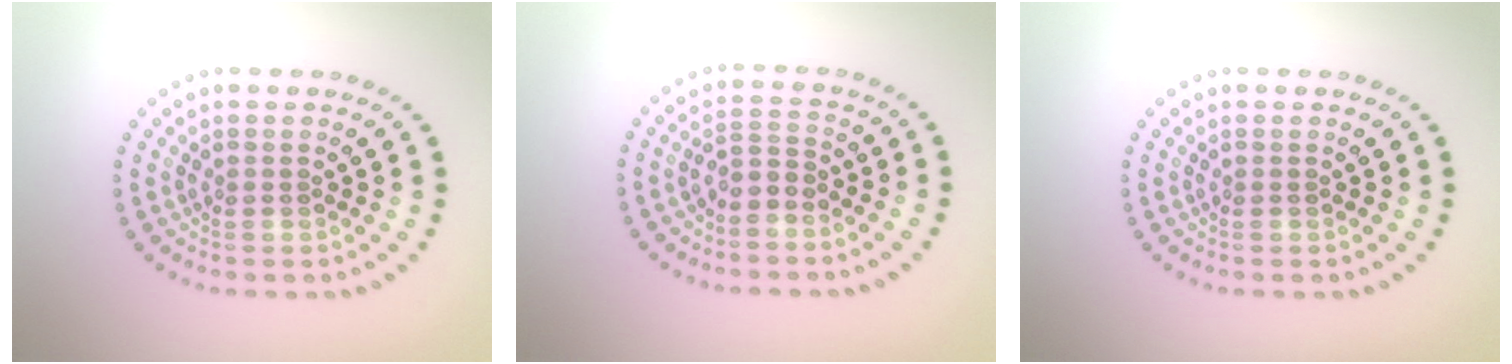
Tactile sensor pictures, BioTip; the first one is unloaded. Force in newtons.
{"total": 1.8, "press": 1.4, "slide": 1.2}
{"total": 0.0}